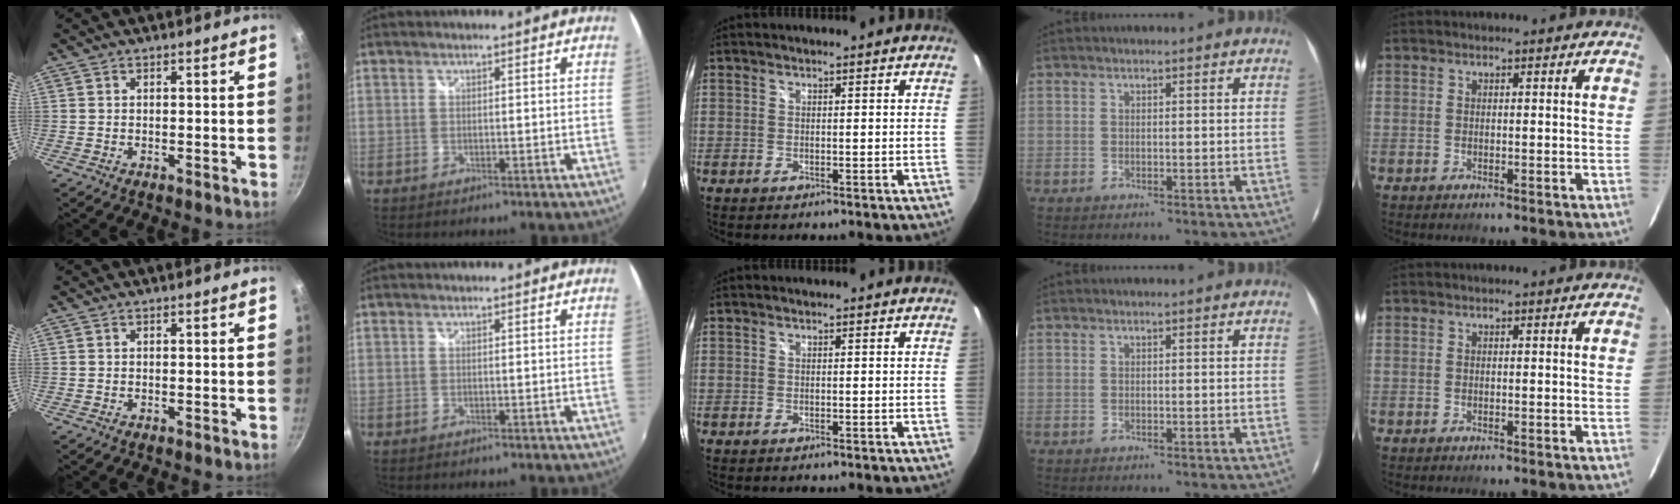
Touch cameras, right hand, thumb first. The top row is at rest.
{}